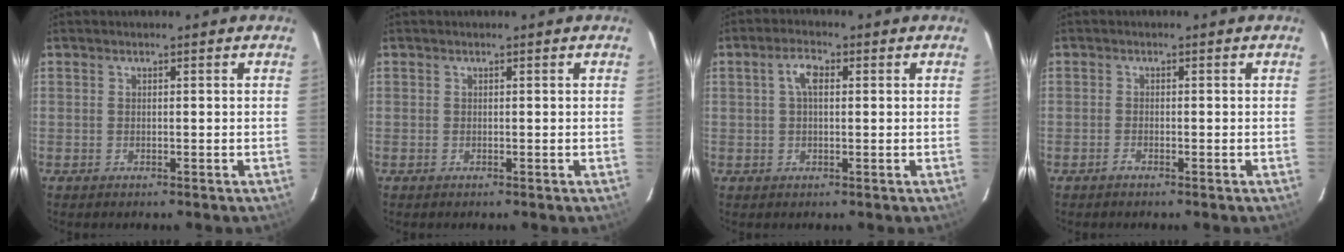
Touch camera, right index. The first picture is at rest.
{"total": 0.0}
{"total": 2.8, "force": [0.6, 1.1, 2.5], "torque": [-0.051, 0.010, 0.011]}
{"total": 0.9, "force": [-0.7, 0.2, 0.4], "torque": [-0.011, 0.000, -0.017]}